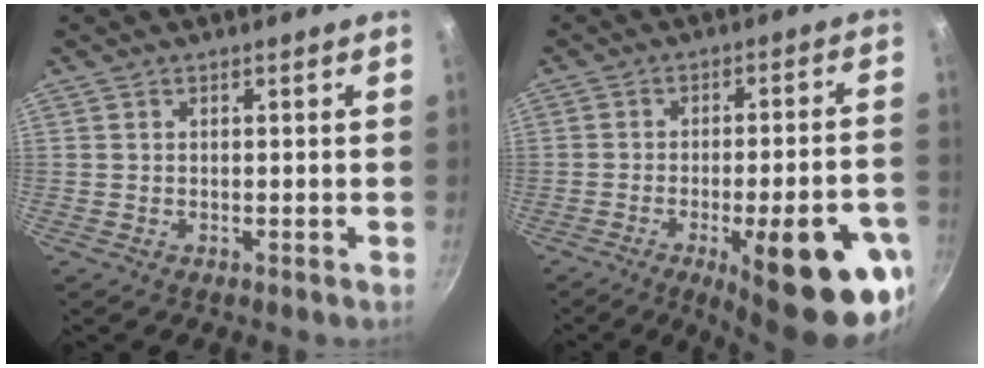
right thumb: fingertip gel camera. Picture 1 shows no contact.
{"total": 21.4, "force": [-8.8, 6.0, 18.6], "torque": [-0.211, 0.023, -0.110]}